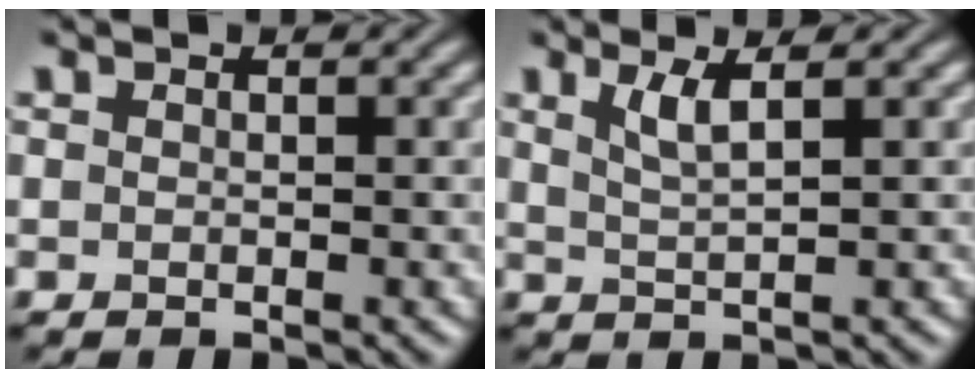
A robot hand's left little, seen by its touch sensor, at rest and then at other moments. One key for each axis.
{"total": 2.3, "fx": 1.2, "fy": 0.5, "fz": 2.0, "tx": -0.036, "ty": -0.002, "tz": 0.023}